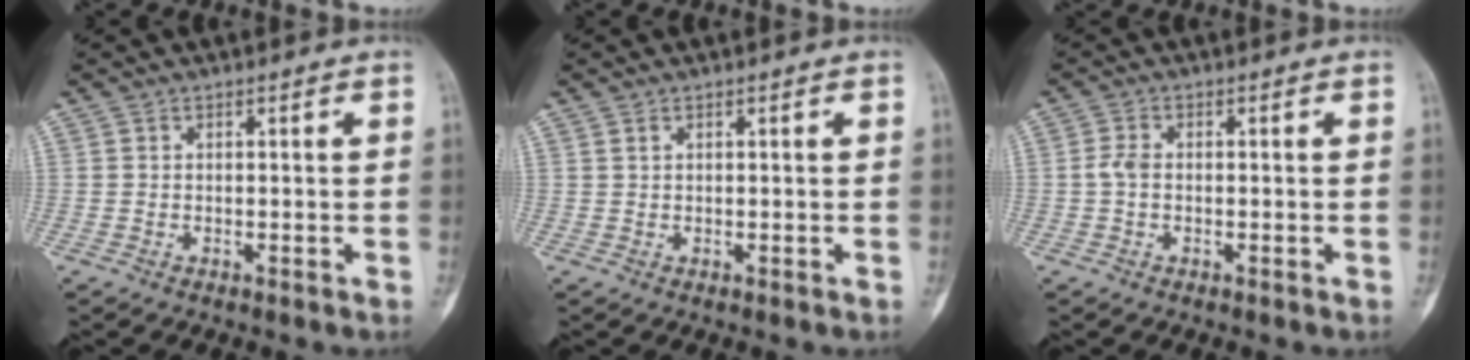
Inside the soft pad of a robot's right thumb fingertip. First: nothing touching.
{"total": 0.5, "force": [0.4, 0.2, 0.3], "torque": [-0.007, 0.001, 0.008]}
{"total": 2.2, "force": [-0.2, 1.4, 1.7], "torque": [-0.037, 0.002, -0.009]}